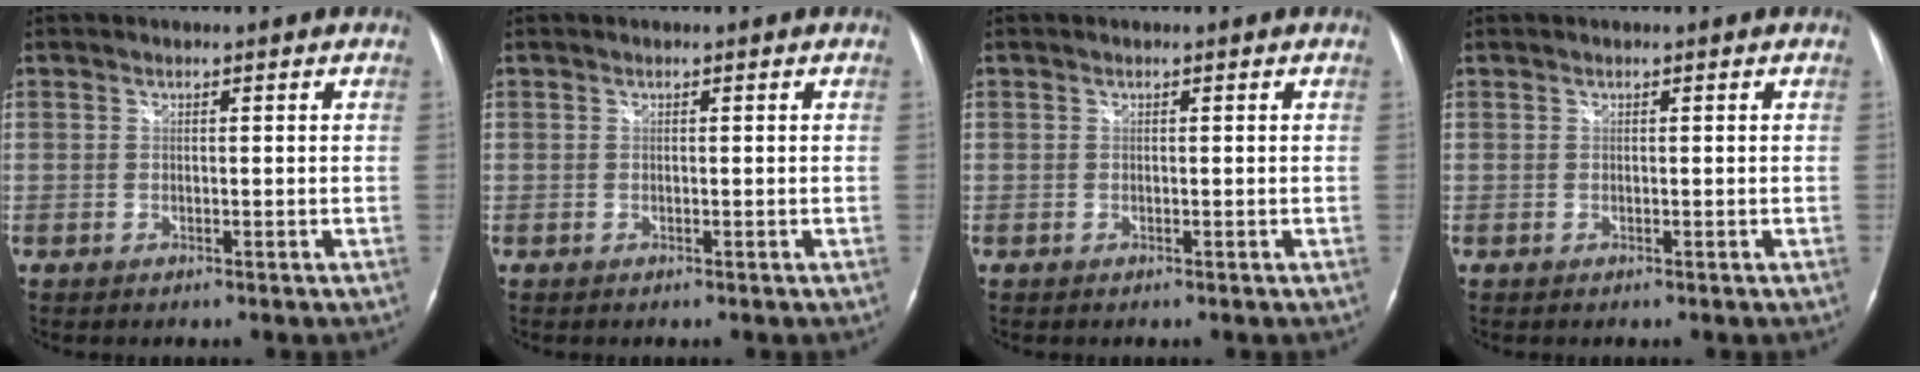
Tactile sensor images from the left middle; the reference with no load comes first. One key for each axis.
{"total": 0.0}
{"total": 0.0}
{"total": 0.0}